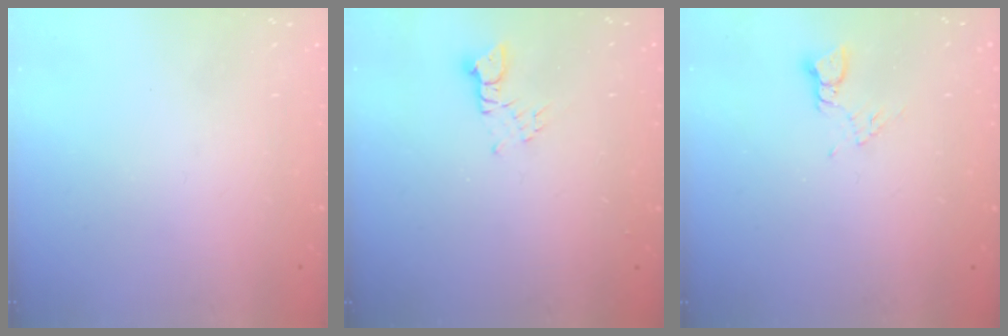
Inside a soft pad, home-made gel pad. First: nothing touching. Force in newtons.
{"total": 2.5, "press": 2.5, "slide": 0.1}
{"total": 3.0, "press": 2.9, "slide": 0.4}